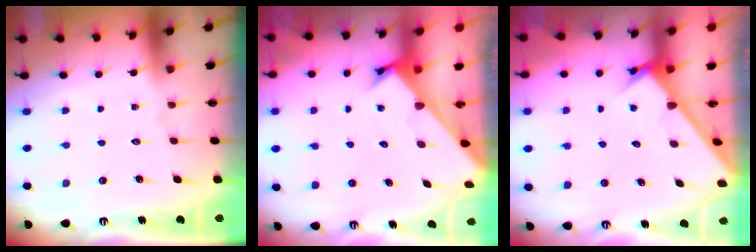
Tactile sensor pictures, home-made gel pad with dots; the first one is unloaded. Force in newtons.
{"total": 2.3, "press": 2.3, "slide": 0.2}
{"total": 2.8, "press": 2.8, "slide": 0.1}